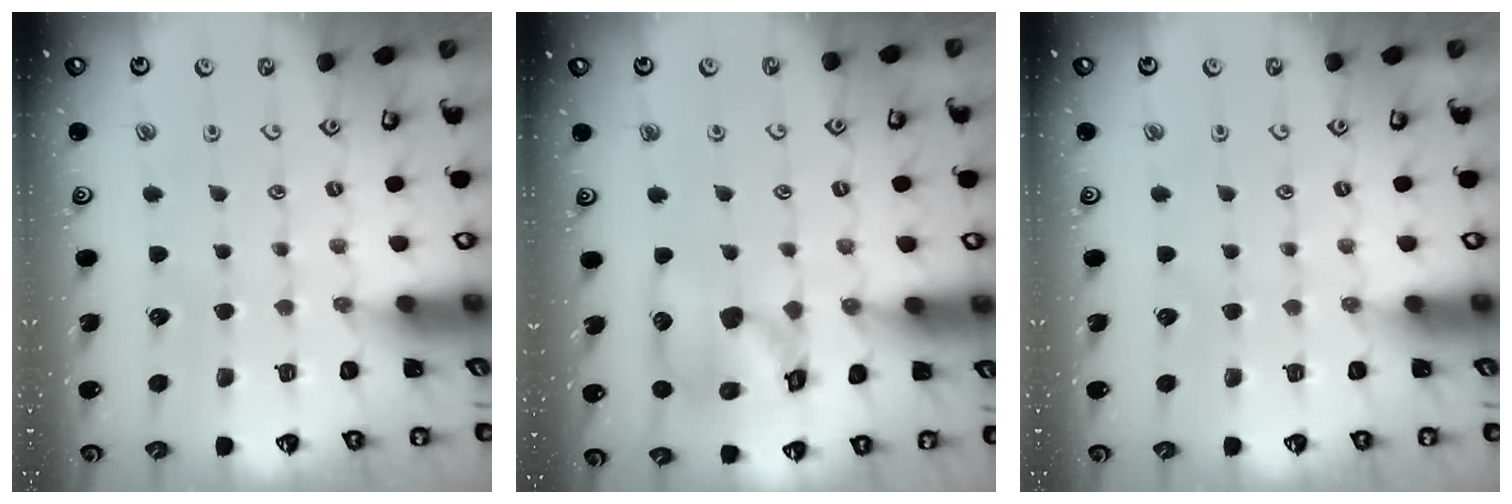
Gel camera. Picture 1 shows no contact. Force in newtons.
{"total": 14.6, "press": 14.5, "slide": 2.1}
{"total": 0.0}